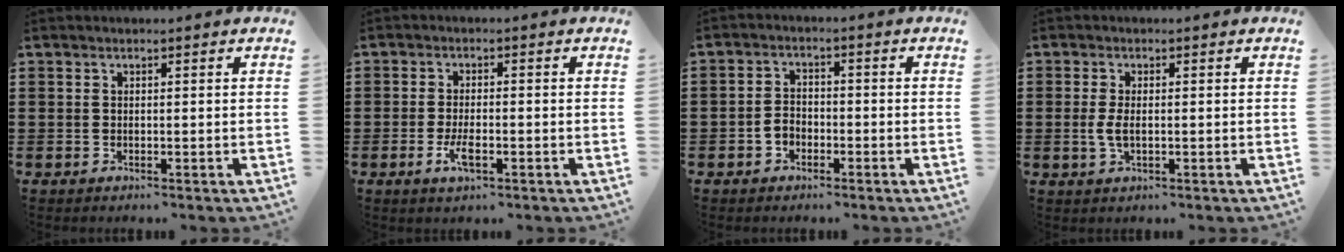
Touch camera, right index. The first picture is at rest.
{"total": 3.4, "force": [-1.3, 1.0, 2.9], "torque": [-0.063, -0.005, -0.026]}
{"total": 2.6, "force": [-1.4, 1.9, 1.1], "torque": [-0.025, 0.006, -0.031]}
{"total": 2.8, "force": [-0.2, 1.1, 2.5], "torque": [-0.063, -0.003, -0.009]}